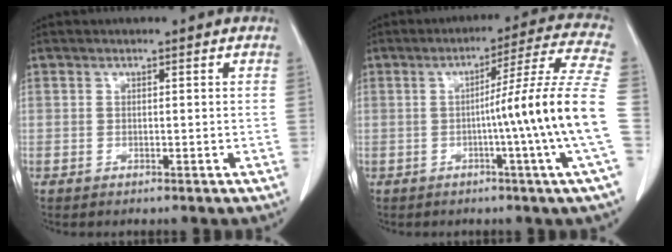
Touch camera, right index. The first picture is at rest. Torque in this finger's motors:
{"motor_torque": [1.27, -0.10, 0.45, 0.15]}